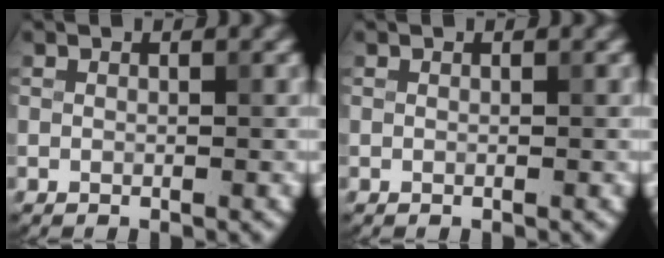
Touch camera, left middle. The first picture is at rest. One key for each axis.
{"total": 0.0}